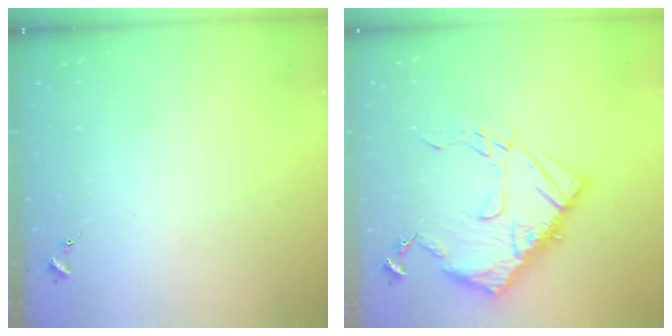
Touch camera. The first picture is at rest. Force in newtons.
{"total": 15.2, "press": 15.1, "slide": 1.4}